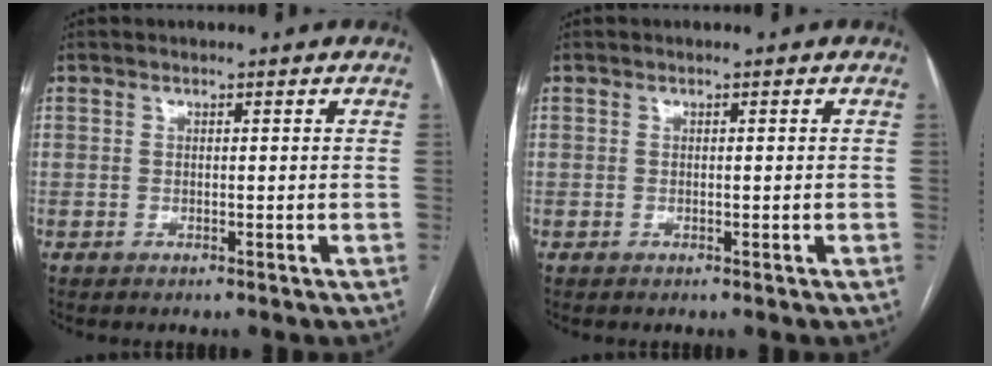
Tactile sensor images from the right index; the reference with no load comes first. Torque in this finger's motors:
{"motor_torque": [-0.13, 0.17, -0.01, -0.01]}